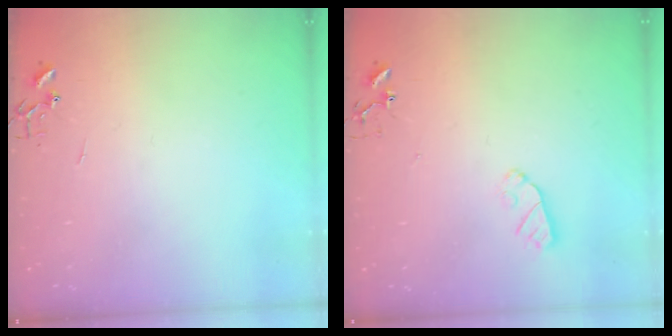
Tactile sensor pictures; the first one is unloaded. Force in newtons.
{"total": 5.5, "press": 5.5, "slide": 0.5}